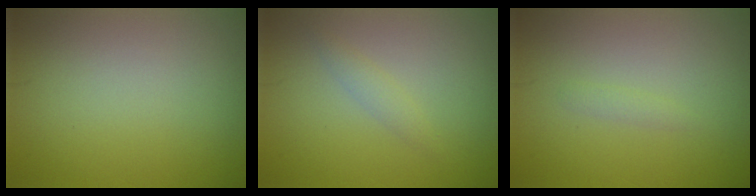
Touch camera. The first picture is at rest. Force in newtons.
{"total": 1.2, "press": 1.2, "slide": 0.1}
{"total": 0.6, "press": 0.6, "slide": 0.1}